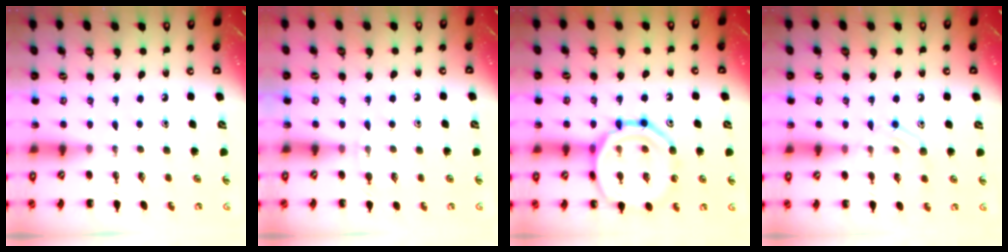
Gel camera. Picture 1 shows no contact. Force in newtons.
{"total": 4.9, "press": 4.6, "slide": 1.7}
{"total": 18.0, "press": 17.9, "slide": 2.3}
{"total": 9.7, "press": 9.5, "slide": 1.7}